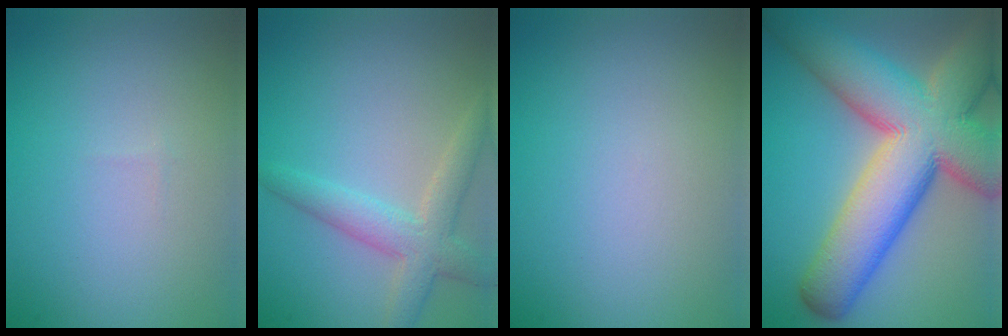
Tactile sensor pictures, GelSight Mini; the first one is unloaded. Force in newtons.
{"total": 3.8, "press": 3.8, "slide": 0.2}
{"total": 0.0}
{"total": 15.7, "press": 15.7, "slide": 1.1}